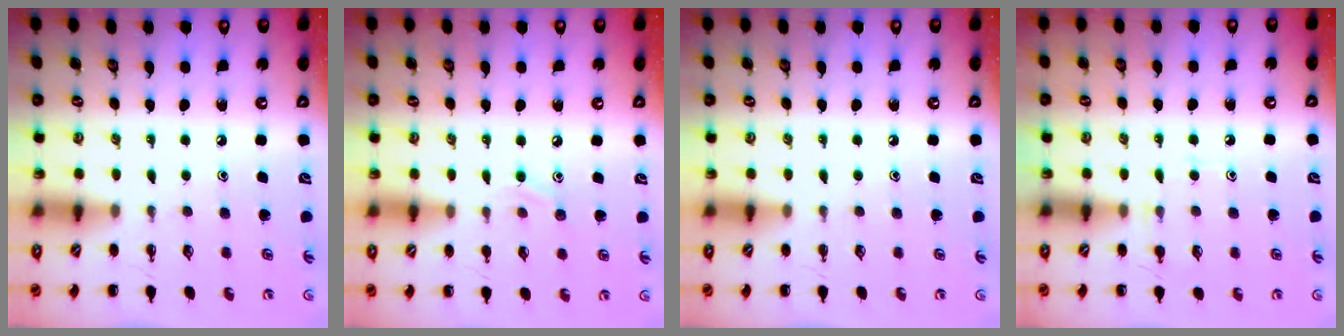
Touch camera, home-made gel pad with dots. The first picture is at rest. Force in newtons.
{"total": 6.5, "press": 6.2, "slide": 1.9}
{"total": 0.0}
{"total": 5.2, "press": 4.8, "slide": 1.8}